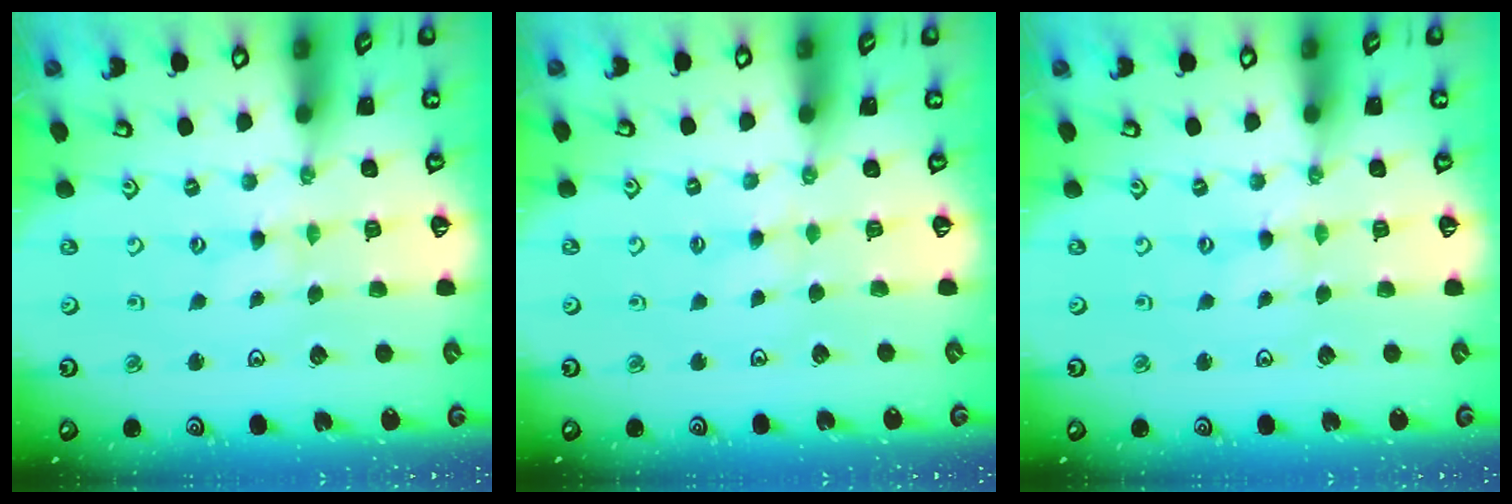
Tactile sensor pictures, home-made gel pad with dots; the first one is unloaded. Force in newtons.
{"total": 2.4, "press": 2.4, "slide": 0.5}
{"total": 0.0}